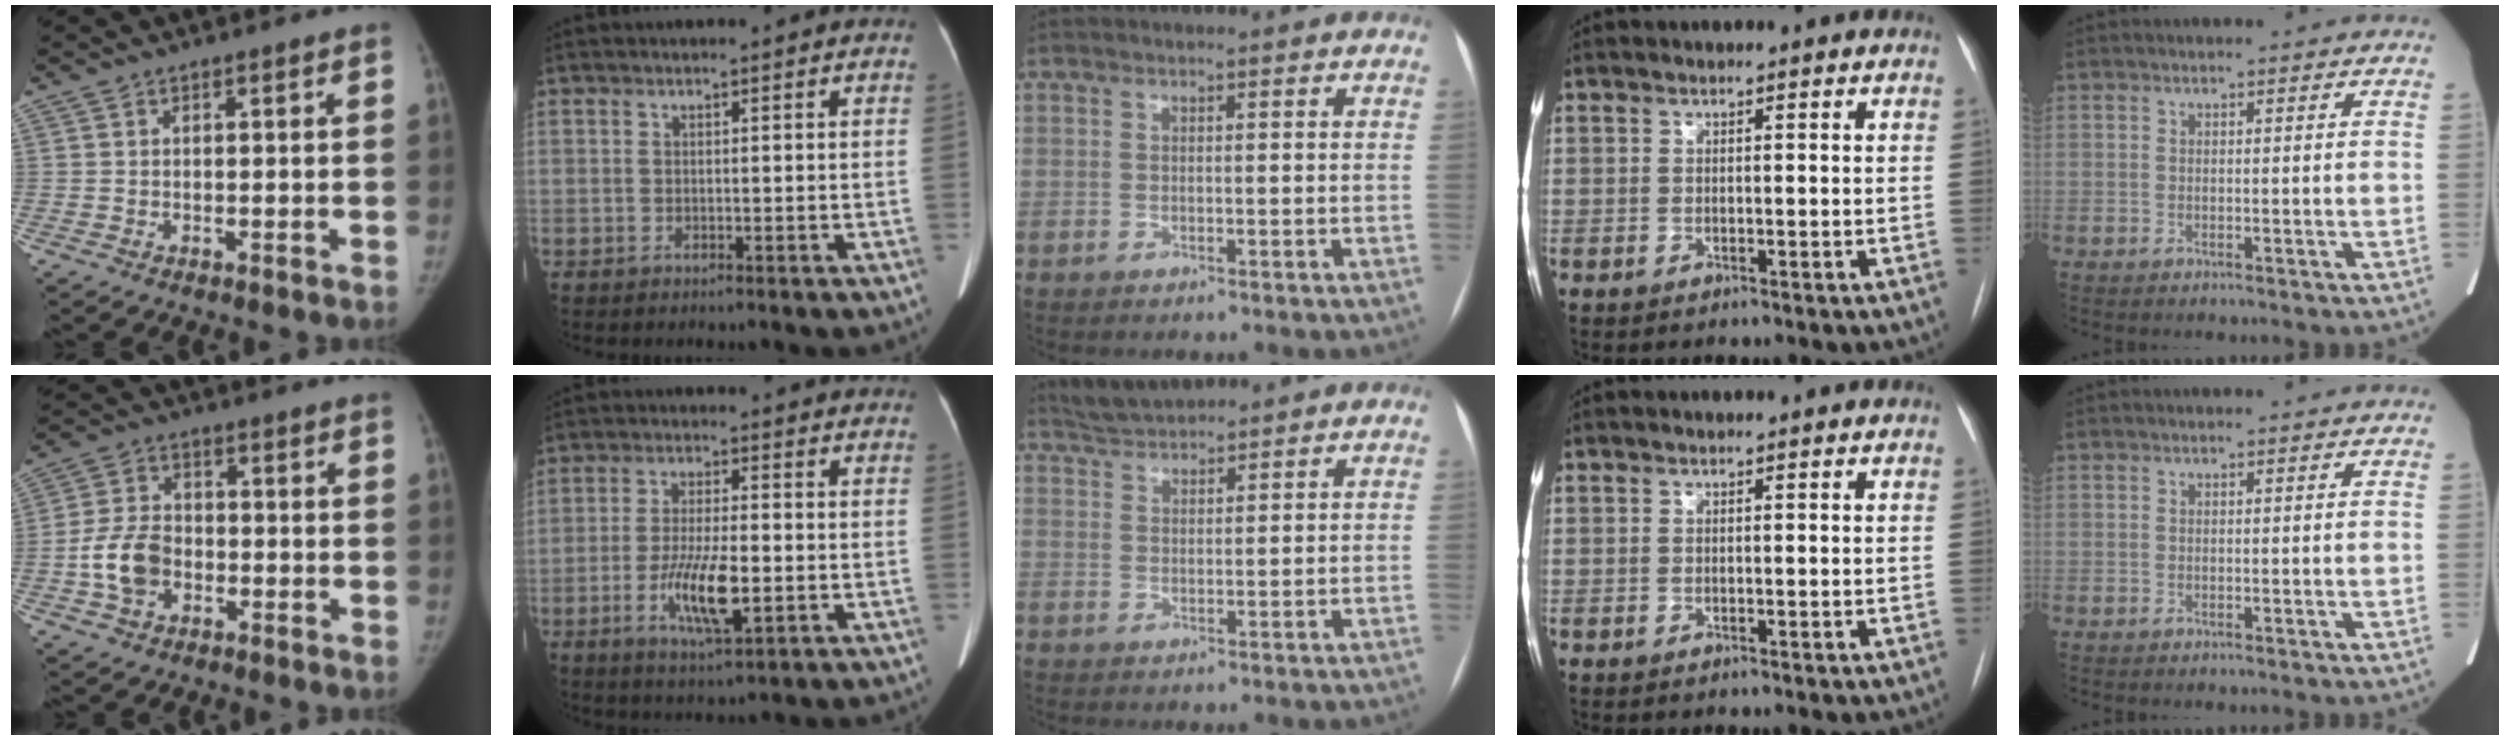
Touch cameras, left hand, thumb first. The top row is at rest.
{"thumb": {"total": 8.2, "force": [-2.4, 6.0, 5.0], "torque": [-0.082, 0.018, -0.051]}, "index": {"total": 8.7, "force": [-2.6, 1.8, 8.1], "torque": [-0.157, -0.011, -0.042]}, "middle": {"total": 3.9, "force": [3.9, 0.0, 0.4], "torque": [-0.020, 0.017, 0.079]}}